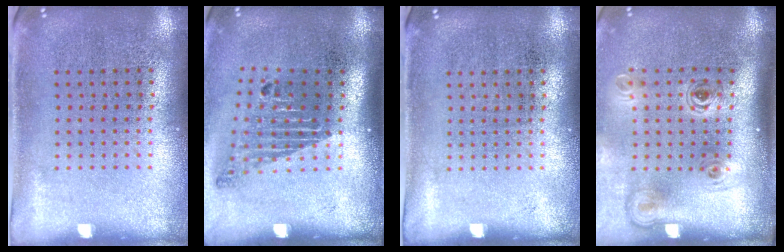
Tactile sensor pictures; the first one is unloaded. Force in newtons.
{"total": 1.8, "press": 1.2, "slide": 1.3}
{"total": 0.0}
{"total": 2.2, "press": 1.5, "slide": 1.6}